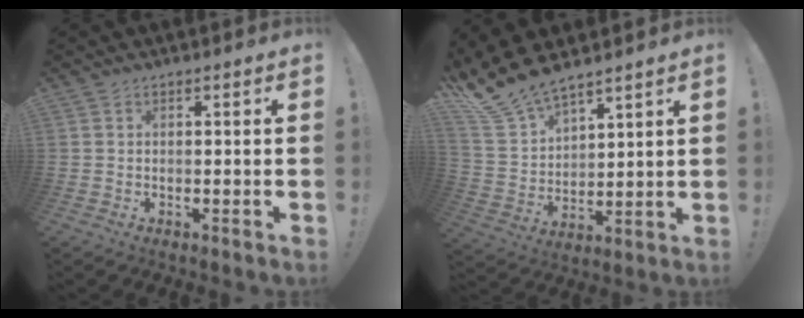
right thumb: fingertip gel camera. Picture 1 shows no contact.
{"total": 12.5, "force": [11.1, 4.0, 3.9], "torque": [-0.099, -0.080, 0.209]}